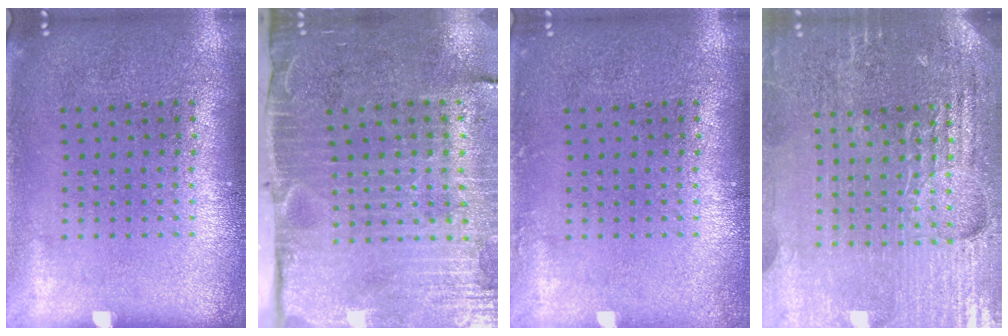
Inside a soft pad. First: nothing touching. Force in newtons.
{"total": 4.8, "press": 4.0, "slide": 2.7}
{"total": 0.7, "press": 0.7, "slide": 0.1}
{"total": 4.9, "press": 4.6, "slide": 1.7}